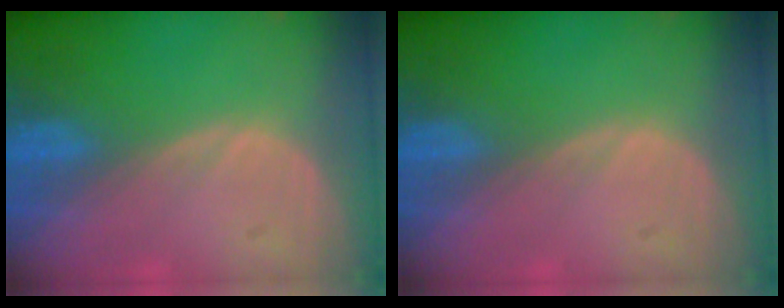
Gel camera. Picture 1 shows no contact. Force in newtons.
{"total": 0.0}